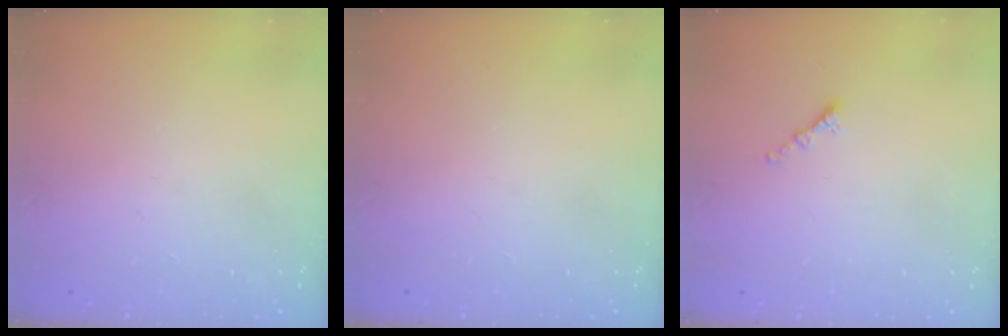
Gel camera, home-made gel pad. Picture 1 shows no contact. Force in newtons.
{"total": 0.0}
{"total": 1.4, "press": 1.3, "slide": 0.5}